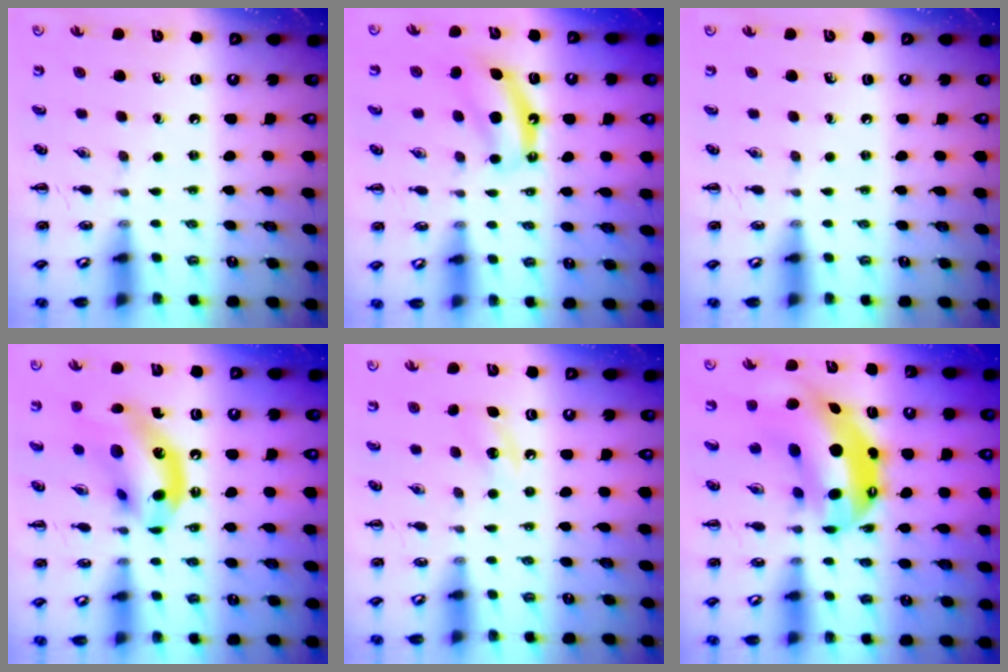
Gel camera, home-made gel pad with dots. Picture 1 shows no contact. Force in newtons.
{"total": 7.3, "press": 7.3, "slide": 1.1}
{"total": 0.0}
{"total": 15.5, "press": 15.1, "slide": 3.8}
{"total": 5.5, "press": 5.3, "slide": 1.6}
{"total": 12.9, "press": 12.5, "slide": 3.4}